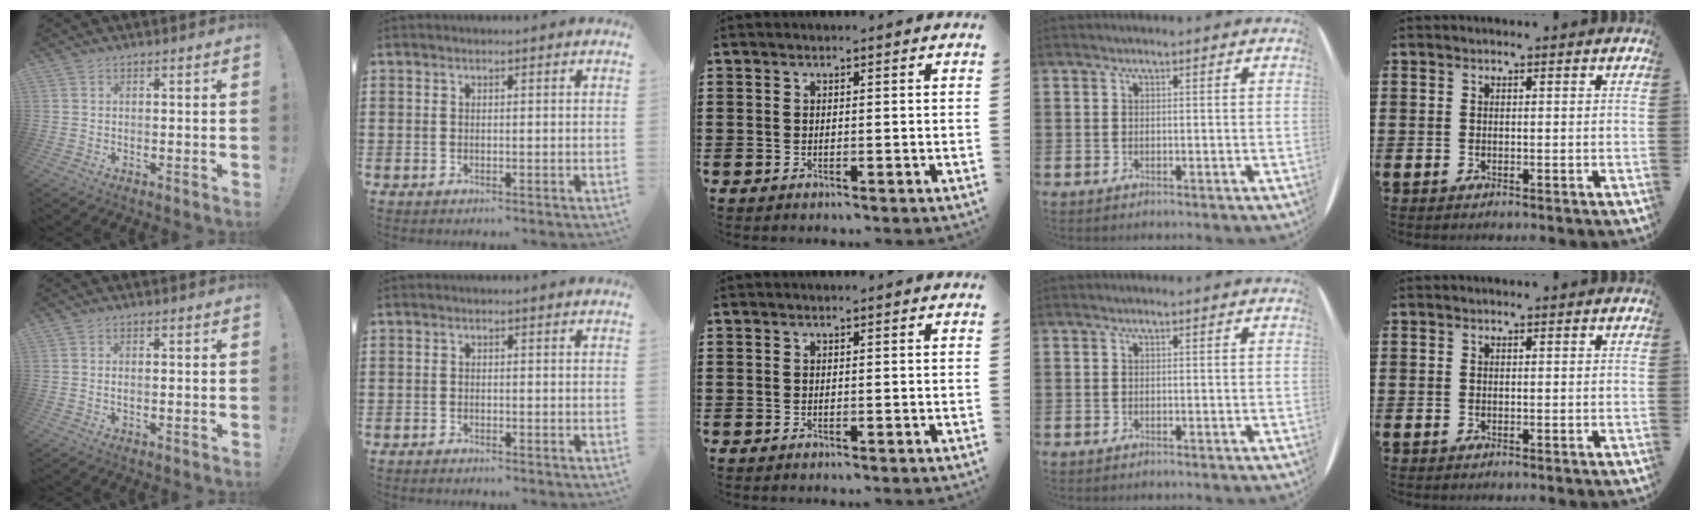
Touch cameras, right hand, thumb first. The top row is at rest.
{"thumb": {"total": 0.8, "force": [-0.1, 0.3, 0.7], "torque": [-0.019, 0.004, -0.001]}, "index": {"total": 0.7, "force": [-0.7, 0.0, 0.1], "torque": [-0.002, -0.001, -0.015]}}